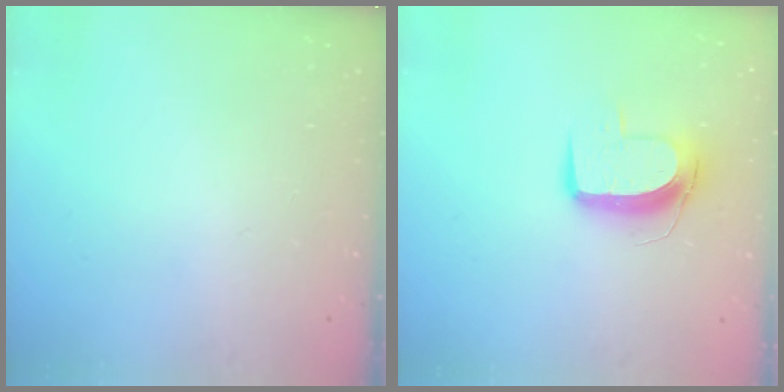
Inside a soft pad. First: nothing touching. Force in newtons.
{"total": 10.0, "press": 9.9, "slide": 0.8}